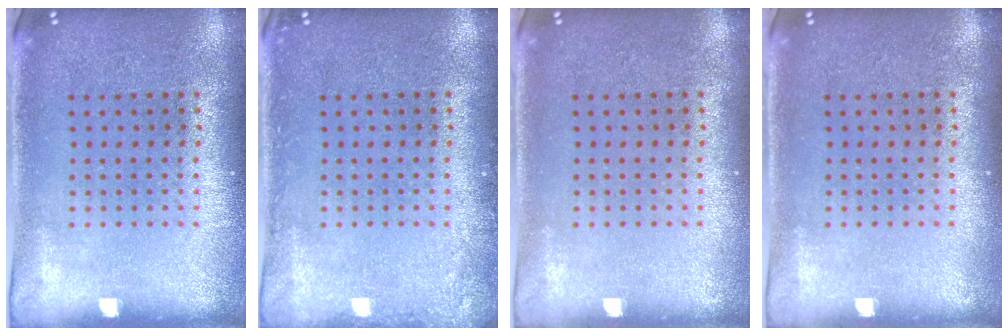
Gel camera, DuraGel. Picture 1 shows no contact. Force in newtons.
{"total": 1.2, "press": 1.2, "slide": 0.2}
{"total": 0.0}
{"total": 0.0}